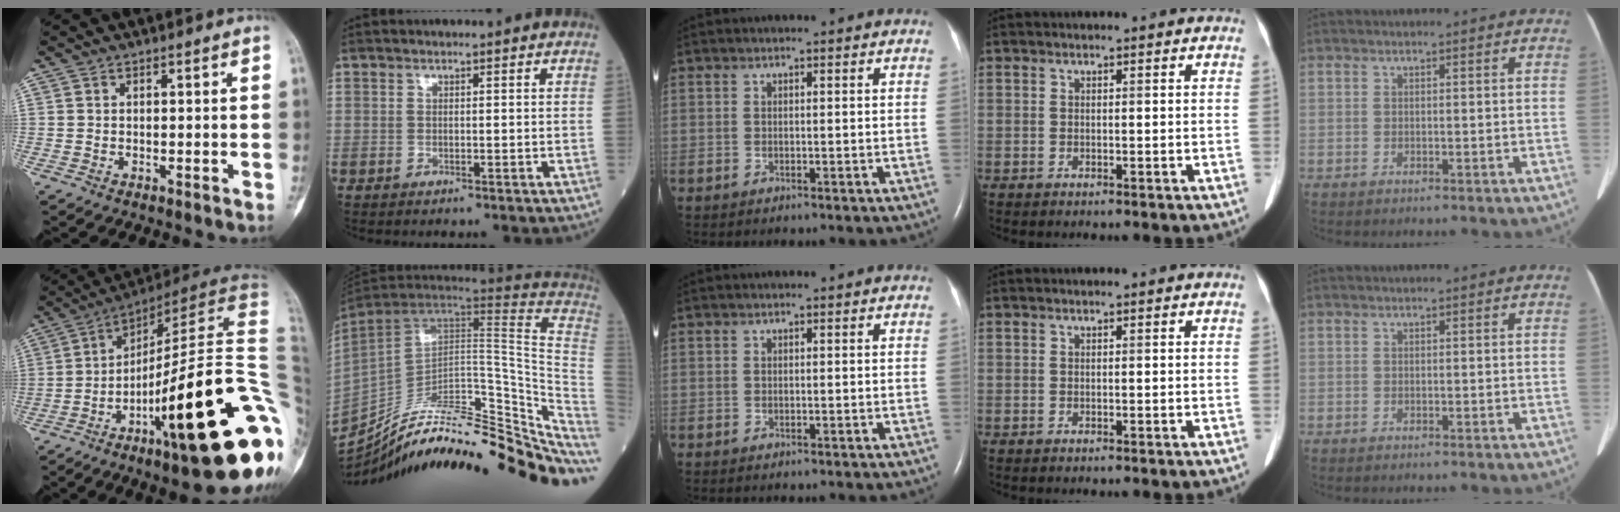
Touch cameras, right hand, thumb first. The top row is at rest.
{"thumb": {"total": 29.7, "force": [-8.3, 4.1, 28.2], "torque": [-0.324, 0.031, -0.130]}, "index": {"total": 32.4, "force": [-27.4, 6.3, 15.9], "torque": [-0.187, -0.015, -0.388]}}